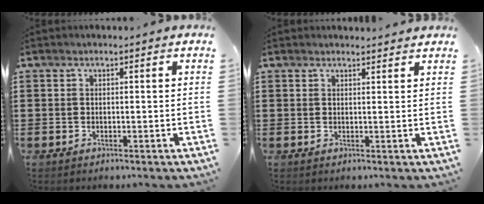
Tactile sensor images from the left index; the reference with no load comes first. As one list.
[{"total": 1.4, "force": [1.4, 0.1, 0.2], "torque": [-0.008, 0.000, 0.027]}]